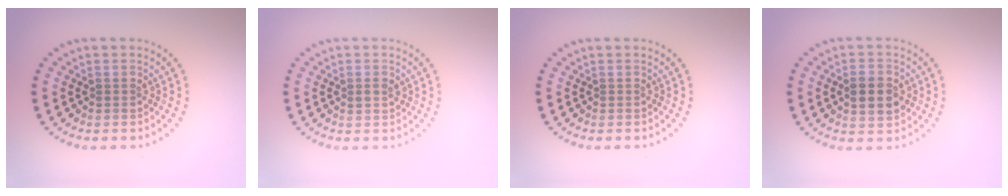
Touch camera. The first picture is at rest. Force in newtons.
{"total": 1.0, "press": 1.0, "slide": 0.1}
{"total": 0.0}
{"total": 3.8, "press": 3.8, "slide": 0.2}